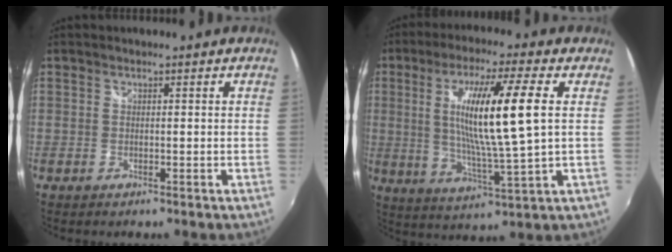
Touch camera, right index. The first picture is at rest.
{"total": 14.7, "force": [2.2, -0.2, 14.5], "torque": [-0.259, -0.010, 0.042]}